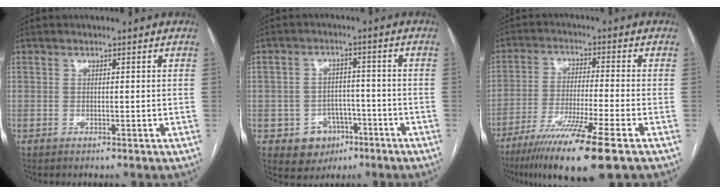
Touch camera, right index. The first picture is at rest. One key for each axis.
{"total": 6.5, "fx": -2.8, "fy": 5.7, "fz": 1.4, "tx": -0.015, "ty": 0.013, "tz": -0.028}
{"total": 14.2, "fx": -9.2, "fy": -0.5, "fz": 10.9, "tx": -0.197, "ty": -0.041, "tz": -0.158}